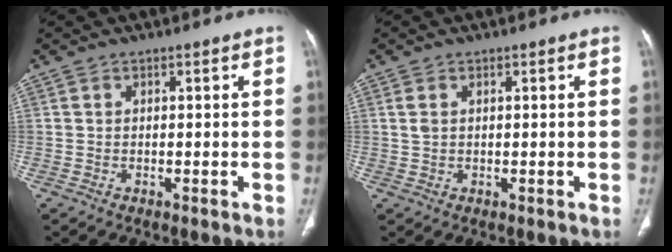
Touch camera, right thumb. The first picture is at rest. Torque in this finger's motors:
{"motor_torque": [-0.02, -0.37, -0.18, 0.71, 0.03]}